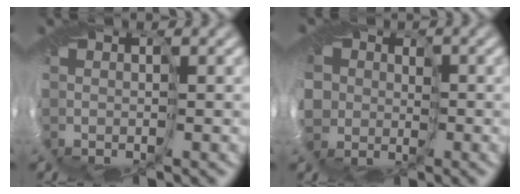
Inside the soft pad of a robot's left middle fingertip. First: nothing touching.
{"total": 5.5, "force": [-0.9, 5.1, 2.0], "torque": [-0.038, -0.007, -0.065]}